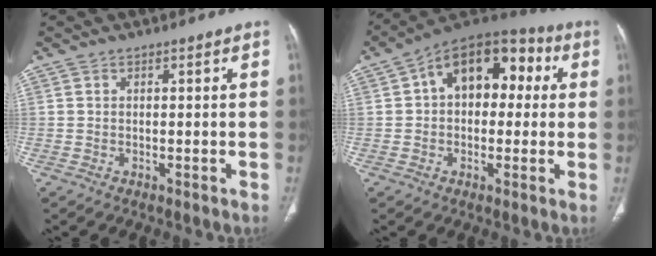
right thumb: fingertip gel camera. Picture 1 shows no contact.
{"total": 15.7, "force": [3.0, 10.1, 11.7], "torque": [-0.119, 0.041, 0.033]}